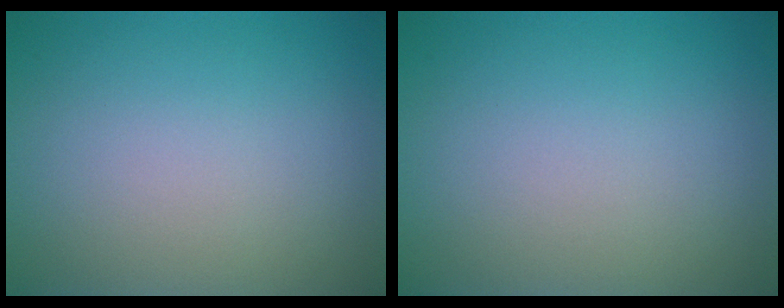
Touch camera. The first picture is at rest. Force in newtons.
{"total": 0.0}